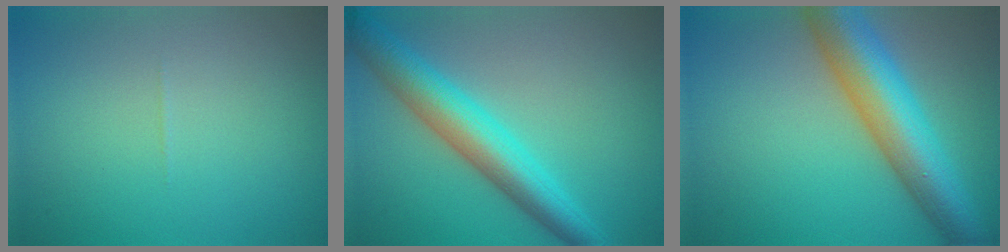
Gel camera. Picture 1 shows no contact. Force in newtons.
{"total": 6.3, "press": 6.3, "slide": 0.2}
{"total": 9.0, "press": 9.0, "slide": 0.3}